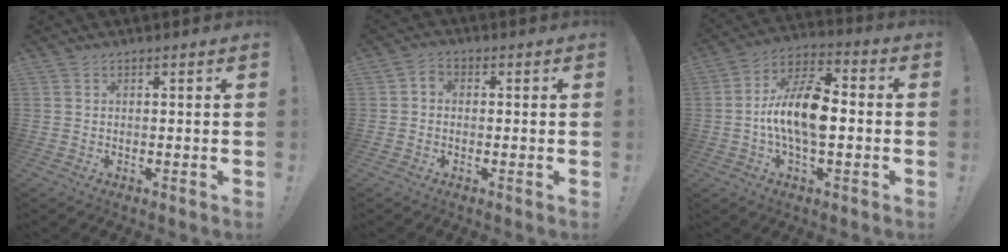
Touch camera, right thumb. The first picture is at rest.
{"total": 2.6, "force": [-0.6, 2.0, 1.4], "torque": [-0.031, 0.011, -0.009]}
{"total": 14.6, "force": [-1.5, 7.4, 12.5], "torque": [-0.240, 0.010, -0.027]}